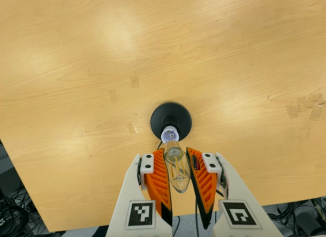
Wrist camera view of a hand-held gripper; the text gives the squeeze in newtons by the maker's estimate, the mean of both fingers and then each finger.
{"total": 19.9, "left": 21.7, "right": 18.0}